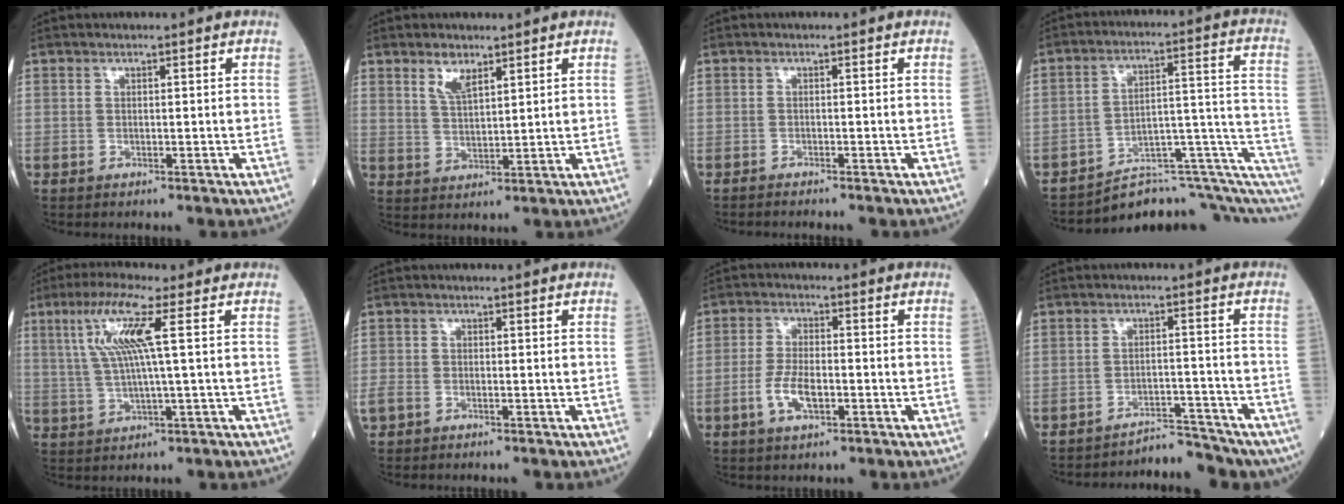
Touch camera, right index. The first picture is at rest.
{"total": 3.8, "force": [2.5, 1.3, 2.5], "torque": [-0.052, 0.001, 0.052]}
{"total": 2.6, "force": [-2.4, -0.1, 1.0], "torque": [-0.016, -0.002, -0.031]}
{"total": 13.5, "force": [-11.1, 2.9, 7.2], "torque": [-0.071, 0.087, -0.147]}
{"total": 8.5, "force": [2.6, -0.4, 8.1], "torque": [-0.169, 0.015, 0.053]}
{"total": 2.8, "force": [-1.6, 1.8, 1.4], "torque": [-0.036, 0.001, -0.029]}
{"total": 5.6, "force": [-2.1, 2.1, 4.7], "torque": [-0.100, 0.000, -0.038]}
{"total": 6.9, "force": [-6.7, 1.5, 0.3], "torque": [0.006, 0.031, -0.095]}